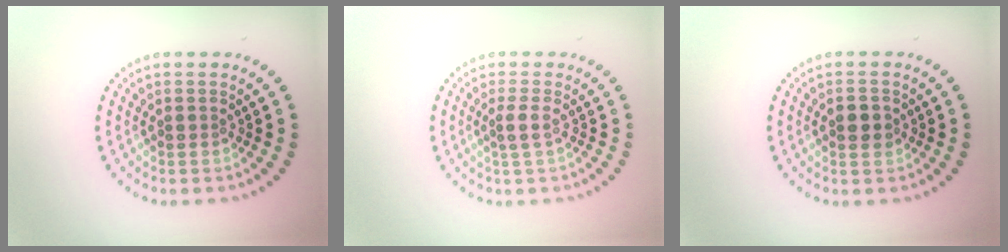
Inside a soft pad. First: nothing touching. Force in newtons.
{"total": 1.4, "press": 1.0, "slide": 1.0}
{"total": 1.6, "press": 1.6, "slide": 0.2}